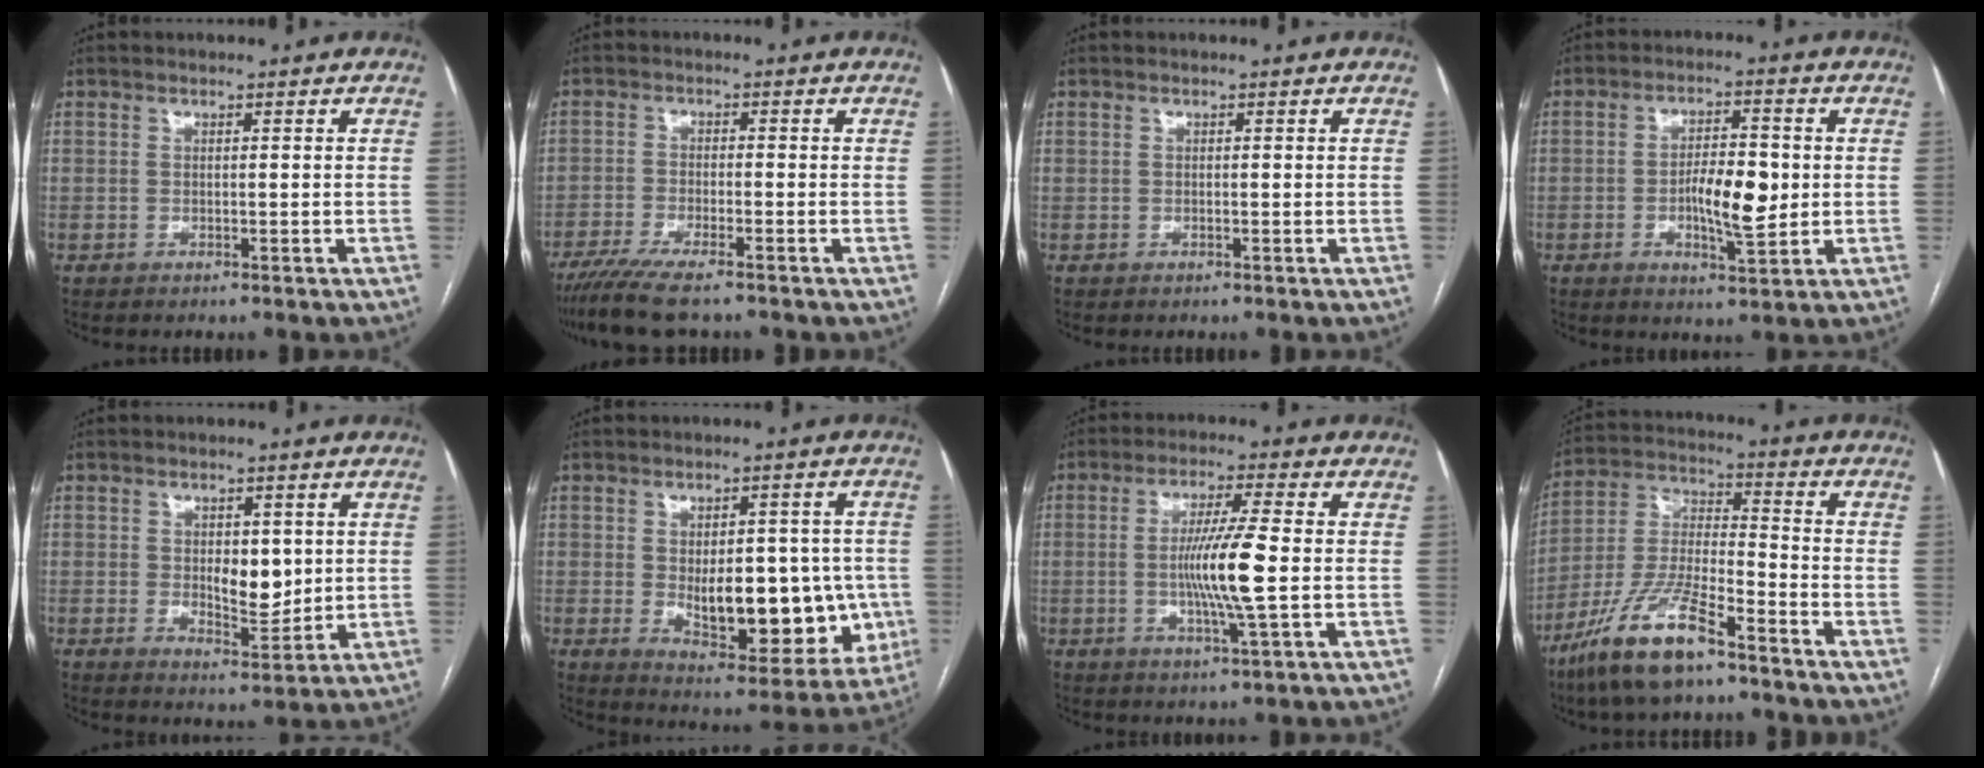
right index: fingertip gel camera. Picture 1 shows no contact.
{"total": 8.7, "force": [-6.9, 0.9, 5.2], "torque": [-0.085, -0.021, -0.115]}
{"total": 0.0}
{"total": 7.8, "force": [-0.7, 2.3, 7.4], "torque": [-0.130, 0.002, -0.012]}
{"total": 6.0, "force": [0.7, 3.0, 5.2], "torque": [-0.074, -0.005, 0.019]}
{"total": 15.9, "force": [-1.8, 7.4, 13.9], "torque": [-0.188, 0.001, 0.000]}
{"total": 9.1, "force": [-0.8, -0.4, 9.1], "torque": [-0.170, -0.006, -0.018]}
{"total": 14.0, "force": [-9.5, 2.6, 10.0], "torque": [-0.213, -0.019, -0.180]}